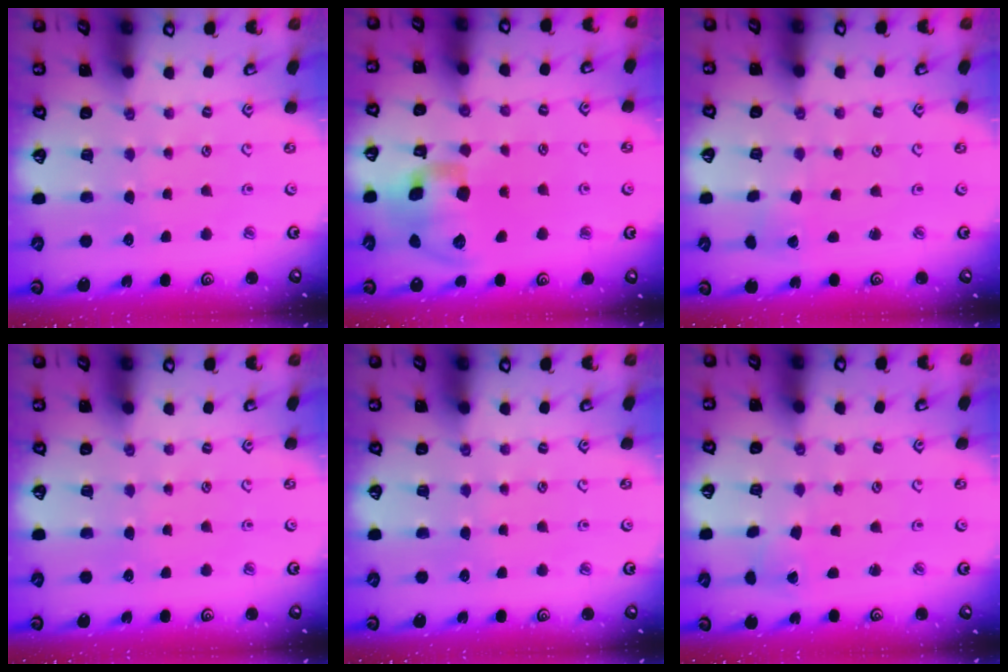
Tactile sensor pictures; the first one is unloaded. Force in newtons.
{"total": 17.3, "press": 17.0, "slide": 2.8}
{"total": 2.7, "press": 2.7, "slide": 0.0}
{"total": 0.0}
{"total": 0.0}
{"total": 2.2, "press": 2.2, "slide": 0.2}